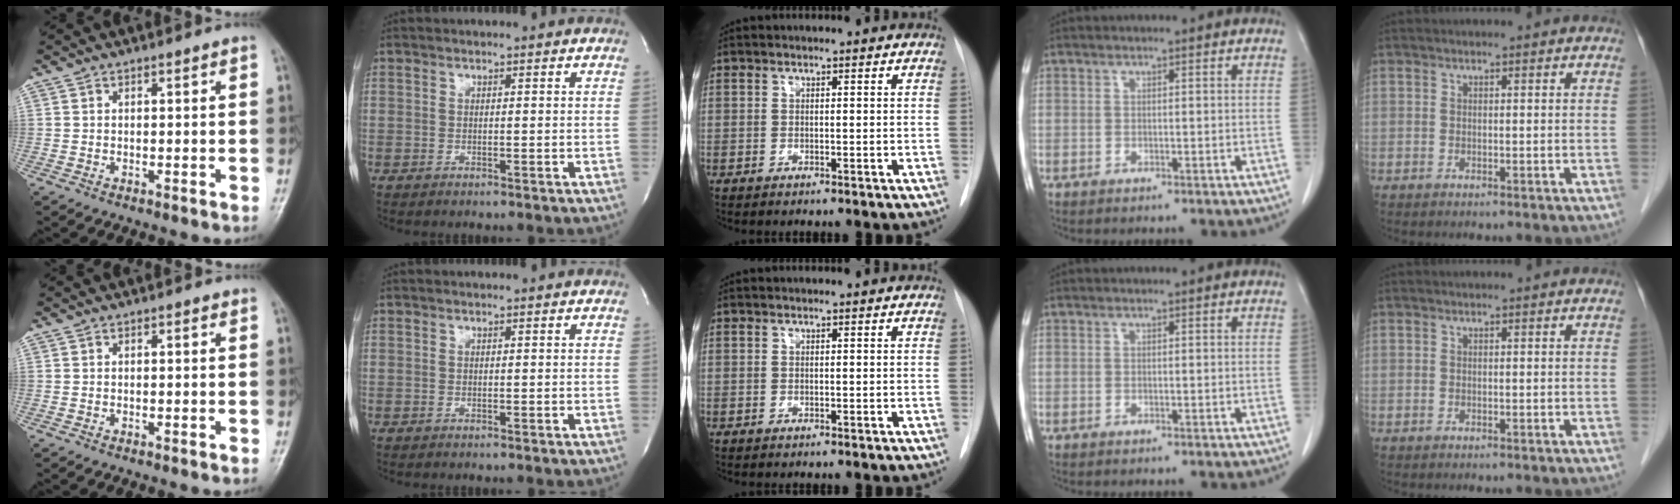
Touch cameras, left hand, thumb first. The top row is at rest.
{}